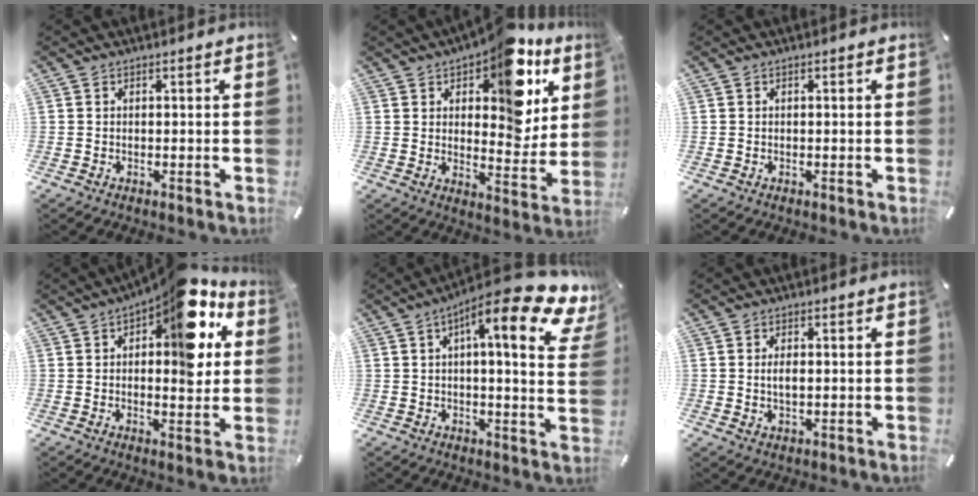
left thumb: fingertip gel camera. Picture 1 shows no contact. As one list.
[{"total": 17.2, "force": [9.8, 8.7, 11.3], "torque": [-0.146, -0.065, 0.164]}, {"total": 0.0}, {"total": 17.6, "force": [7.9, 7.6, 13.9], "torque": [-0.158, -0.067, 0.121]}, {"total": 18.1, "force": [8.6, 4.1, 15.3], "torque": [-0.227, -0.053, 0.127]}, {"total": 3.0, "force": [0.3, 1.6, 2.5], "torque": [-0.059, 0.001, 0.001]}]